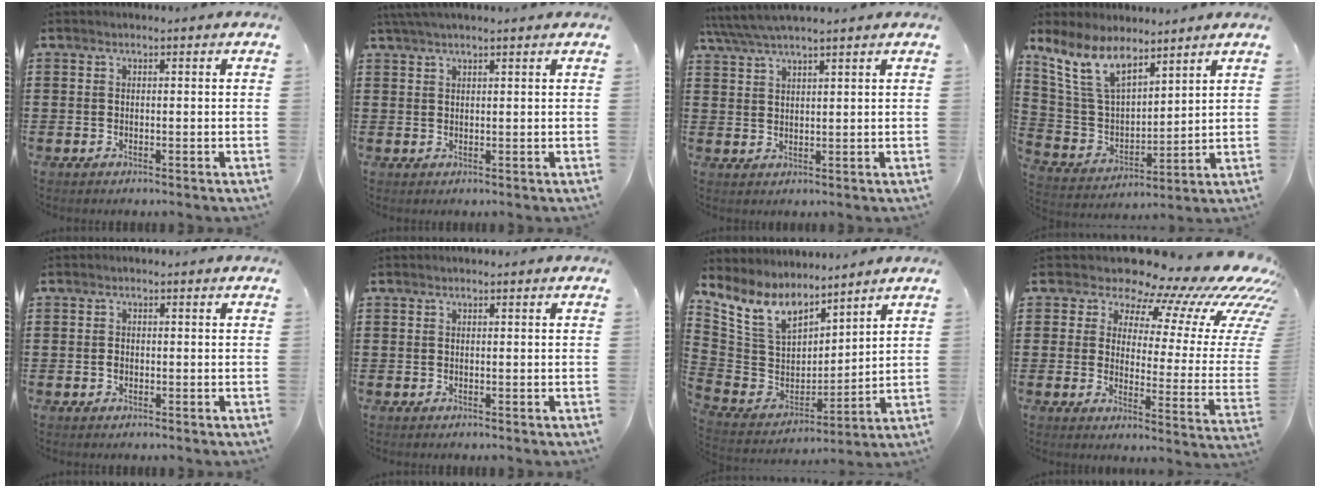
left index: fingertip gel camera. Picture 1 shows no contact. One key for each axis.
{"total": 2.0, "fx": 1.7, "fy": -0.1, "fz": 1.1, "tx": -0.023, "ty": 0.001, "tz": 0.032}
{"total": 3.8, "fx": 3.4, "fy": 0.0, "fz": 1.7, "tx": -0.042, "ty": -0.007, "tz": 0.061}
{"total": 11.0, "fx": 7.9, "fy": 4.6, "fz": 6.1, "tx": -0.152, "ty": -0.017, "tz": 0.149}
{"total": 0.8, "fx": -0.1, "fy": 0.7, "fz": 0.5, "tx": -0.013, "ty": 0.001, "tz": -0.002}
{"total": 0.0}
{"total": 9.5, "fx": 7.1, "fy": 4.7, "fz": 4.2, "tx": -0.129, "ty": -0.041, "tz": 0.128}
{"total": 13.1, "fx": 10.6, "fy": 4.2, "fz": 6.5, "tx": -0.115, "ty": -0.087, "tz": 0.172}